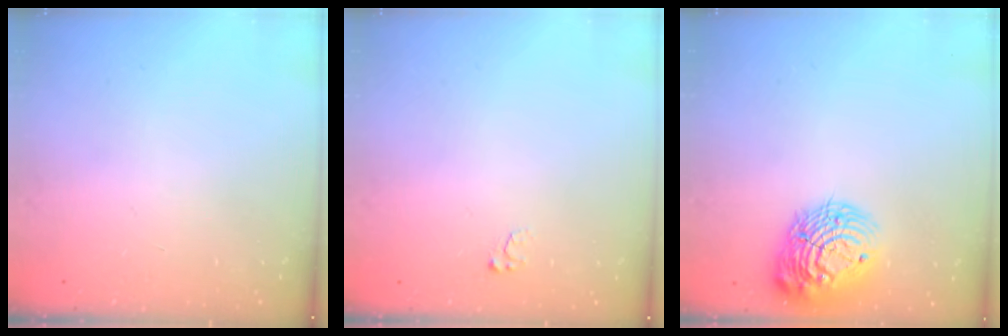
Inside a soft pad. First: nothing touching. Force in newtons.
{"total": 2.5, "press": 2.5, "slide": 0.3}
{"total": 15.0, "press": 14.9, "slide": 1.1}